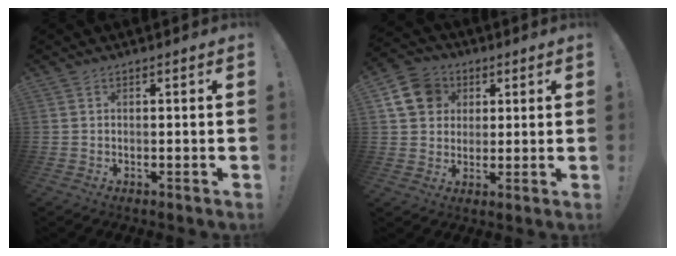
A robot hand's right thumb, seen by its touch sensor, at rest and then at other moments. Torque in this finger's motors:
{"motor_torque": [-0.18, 0.25, 0.28, -0.08, -0.02]}